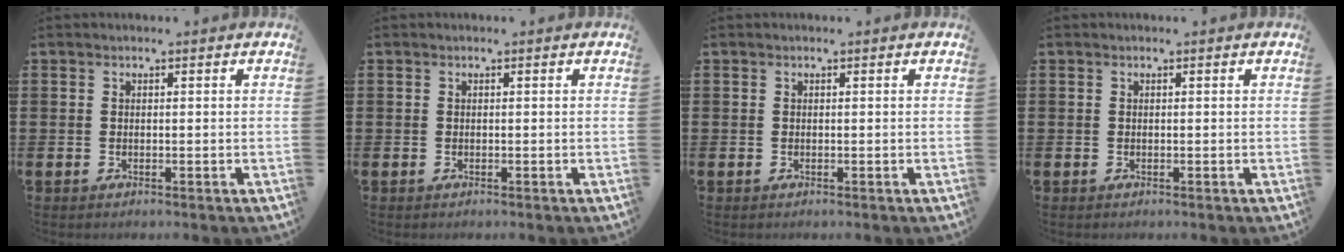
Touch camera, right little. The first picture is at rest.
{"total": 0.0}
{"total": 0.0}
{"total": 0.0}